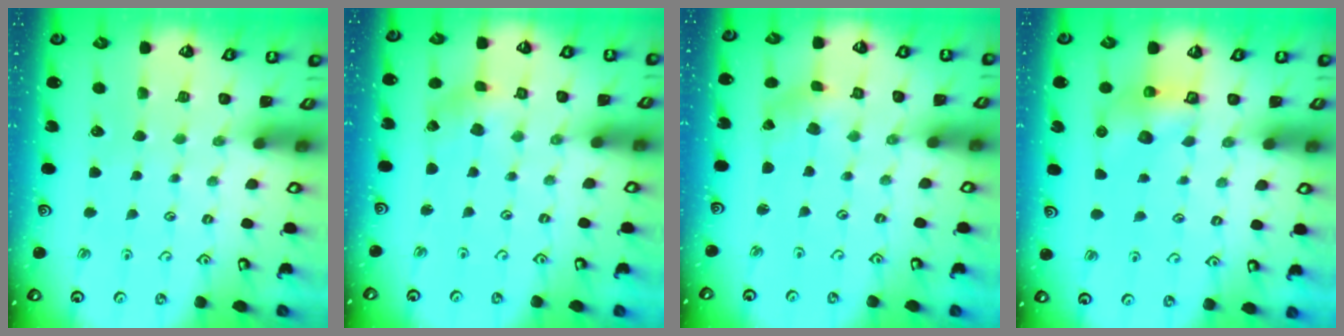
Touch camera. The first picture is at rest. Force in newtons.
{"total": 0.9, "press": 0.8, "slide": 0.2}
{"total": 1.1, "press": 1.0, "slide": 0.1}
{"total": 6.2, "press": 6.2, "slide": 0.2}